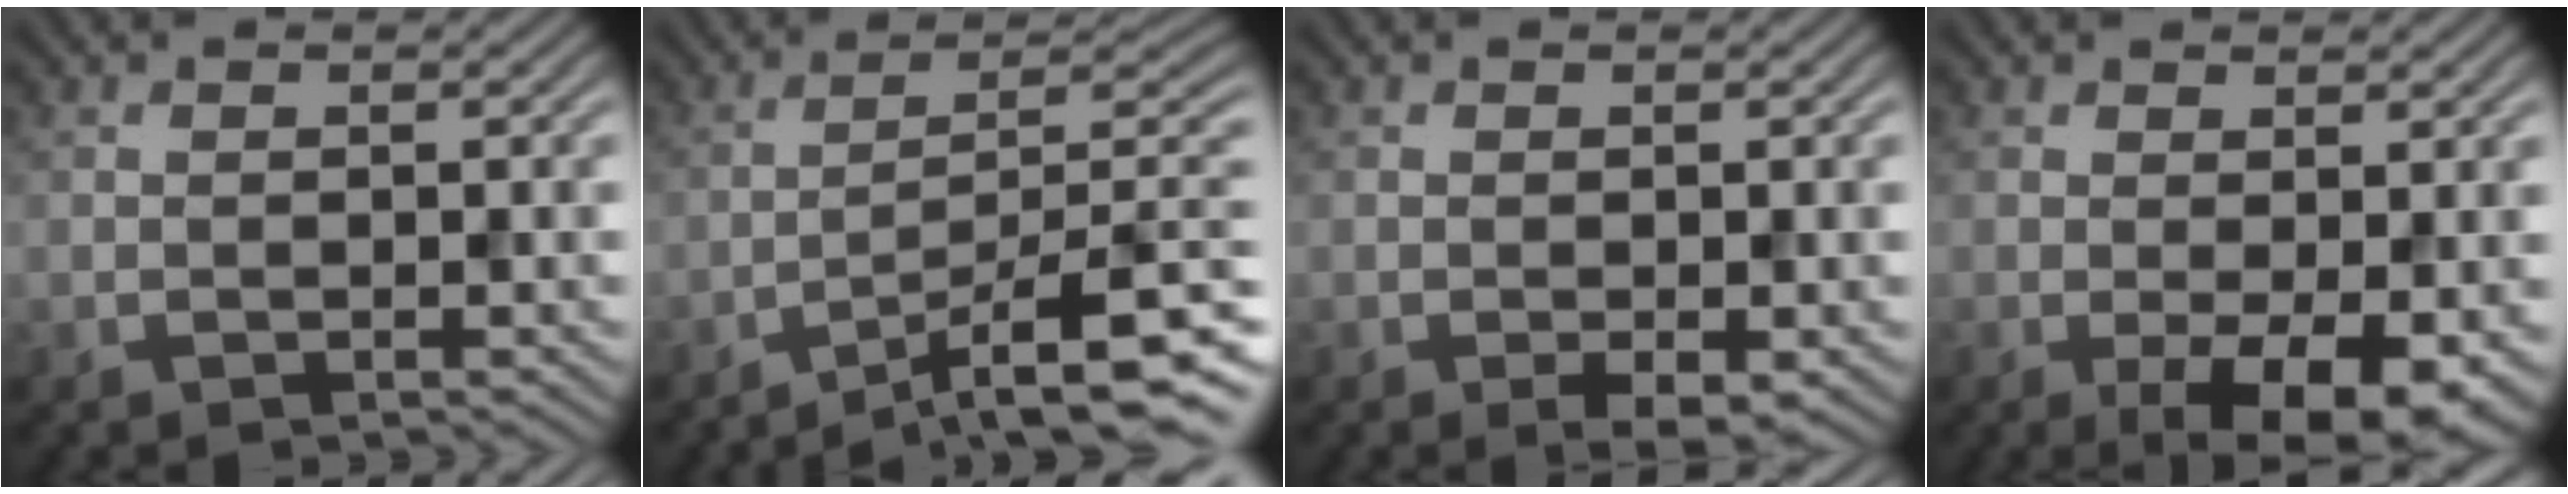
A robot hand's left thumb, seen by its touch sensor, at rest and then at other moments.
{"total": 12.6, "force": [-8.3, 2.3, 9.2], "torque": [-0.134, 0.006, -0.129]}
{"total": 1.9, "force": [-0.7, 0.7, 1.7], "torque": [-0.029, -0.007, -0.011]}
{"total": 6.0, "force": [-1.5, 2.1, 5.4], "torque": [-0.085, -0.009, -0.020]}